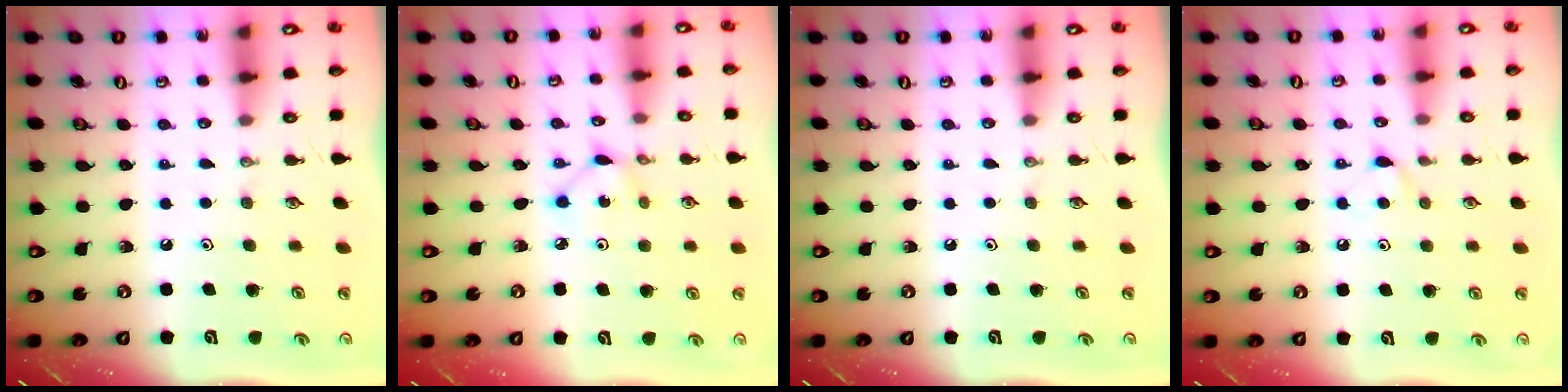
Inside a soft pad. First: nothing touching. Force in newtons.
{"total": 1.7, "press": 1.7, "slide": 0.1}
{"total": 0.0}
{"total": 5.3, "press": 5.2, "slide": 0.7}